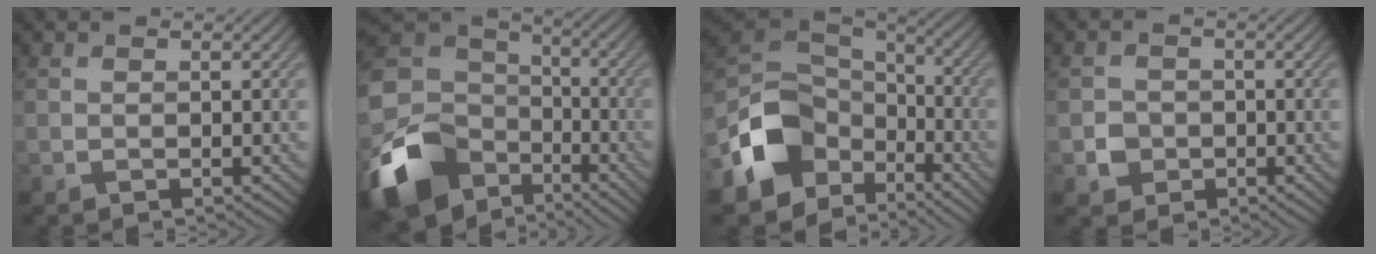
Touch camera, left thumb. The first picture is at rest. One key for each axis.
{"total": 17.7, "fx": -7.6, "fy": 13.0, "fz": 9.3, "tx": -0.274, "ty": -0.039, "tz": -0.114}
{"total": 12.5, "fx": -5.2, "fy": 9.1, "fz": 6.9, "tx": -0.168, "ty": -0.022, "tz": -0.095}
{"total": 2.9, "fx": -0.8, "fy": 2.7, "fz": 0.8, "tx": -0.010, "ty": -0.002, "tz": -0.021}